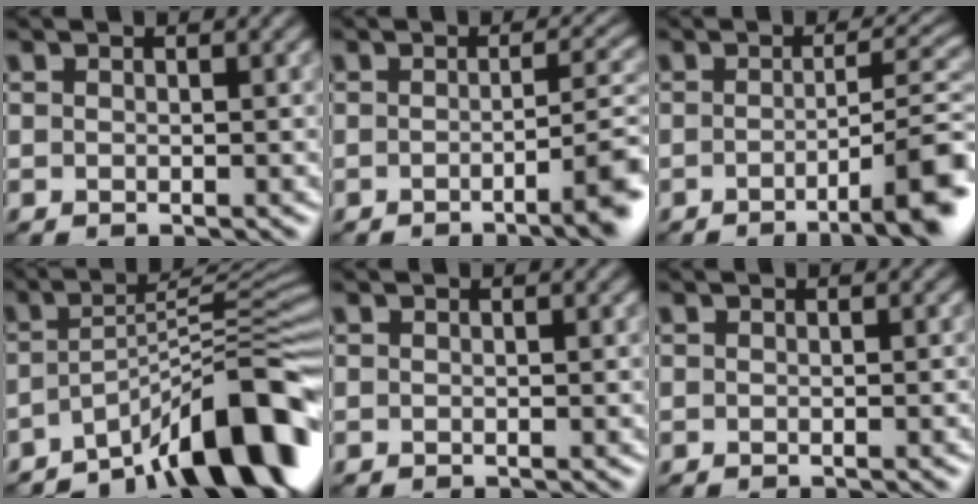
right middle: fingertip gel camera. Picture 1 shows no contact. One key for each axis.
{"total": 4.7, "fx": -2.1, "fy": 0.3, "fz": 4.2, "tx": -0.057, "ty": 0.002, "tz": -0.038}
{"total": 6.8, "fx": -3.2, "fy": 0.6, "fz": 5.9, "tx": -0.078, "ty": 0.007, "tz": -0.053}
{"total": 10.1, "fx": -6.4, "fy": 1.5, "fz": 7.7, "tx": -0.094, "ty": 0.017, "tz": -0.114}
{"total": 0.0}
{"total": 0.7, "fx": -0.3, "fy": 0.2, "fz": 0.6, "tx": -0.006, "ty": 0.002, "tz": -0.003}